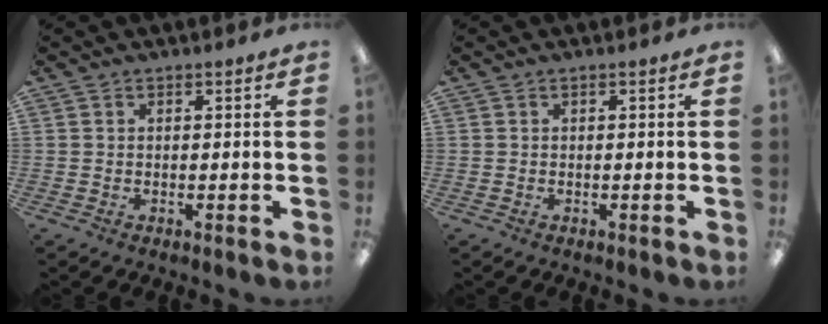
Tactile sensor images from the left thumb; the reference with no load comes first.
{"total": 0.0}